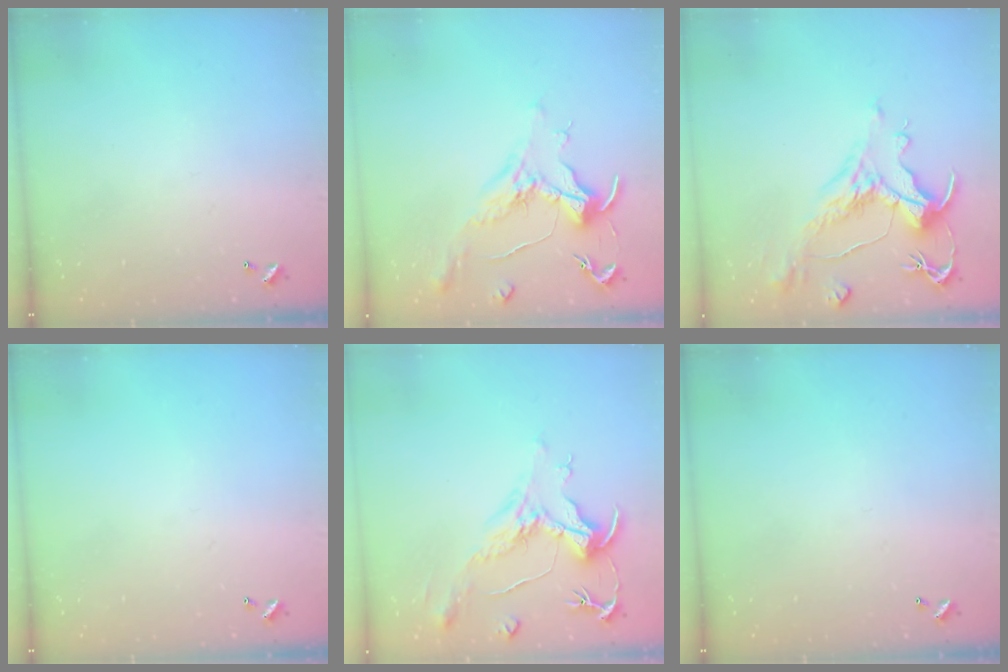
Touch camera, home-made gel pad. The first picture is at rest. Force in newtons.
{"total": 1.8, "press": 1.5, "slide": 0.9}
{"total": 1.8, "press": 1.1, "slide": 1.4}
{"total": 0.0}
{"total": 2.2, "press": 1.7, "slide": 1.4}
{"total": 0.0}